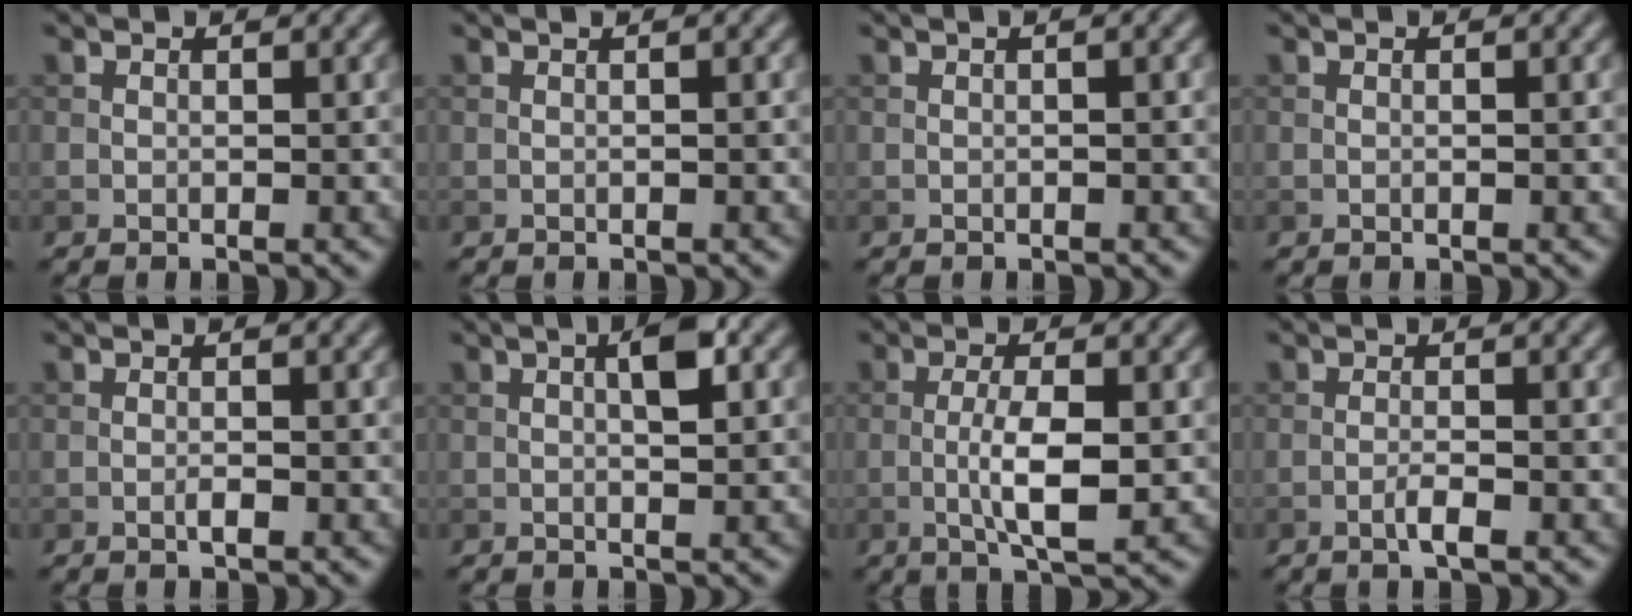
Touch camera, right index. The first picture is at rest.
{"total": 1.2, "force": [0.3, 0.3, 1.1], "torque": [-0.018, 0.001, -0.001]}
{"total": 1.7, "force": [0.5, 0.4, 1.6], "torque": [-0.026, 0.003, 0.002]}
{"total": 0.7, "force": [0.1, 0.1, 0.7], "torque": [-0.011, 0.001, 0.001]}
{"total": 1.1, "force": [-0.4, 0.2, 1.0], "torque": [-0.018, 0.000, -0.009]}
{"total": 3.3, "force": [0.8, 0.8, 3.1], "torque": [-0.053, 0.007, 0.012]}
{"total": 5.0, "force": [-0.6, 1.2, 4.9], "torque": [-0.093, -0.002, -0.012]}
{"total": 1.9, "force": [-0.8, 0.3, 1.7], "torque": [-0.031, 0.004, -0.019]}